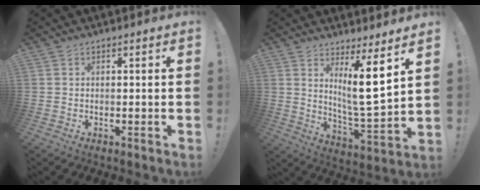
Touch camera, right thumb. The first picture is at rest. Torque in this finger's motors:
{"motor_torque": [-0.44, 0.87, 0.60, 0.63, 0.08]}